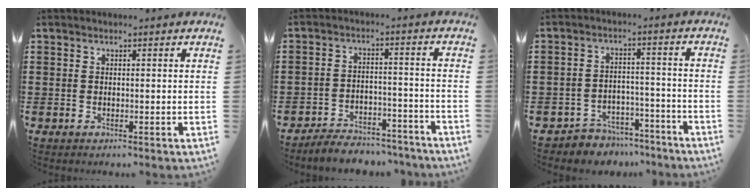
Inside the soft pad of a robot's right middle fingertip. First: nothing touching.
{"total": 4.9, "force": [-4.8, 0.8, 0.2], "torque": [-0.004, 0.011, -0.099]}
{"total": 4.8, "force": [-4.6, 1.1, 0.0], "torque": [-0.005, 0.012, -0.097]}